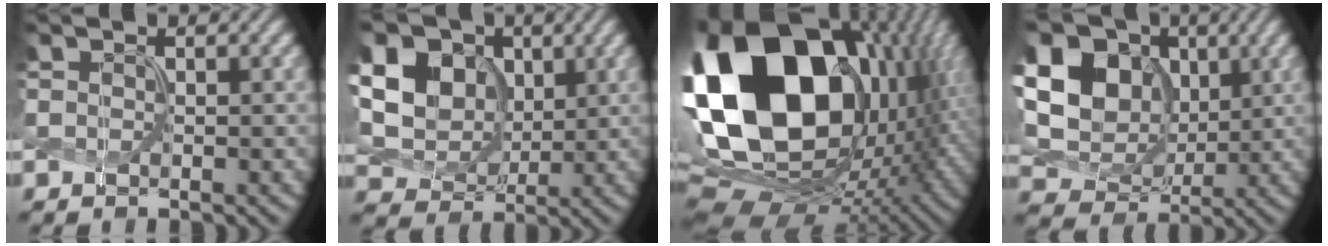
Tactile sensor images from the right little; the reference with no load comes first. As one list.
[{"total": 11.3, "force": [3.0, 9.0, 6.1], "torque": [-0.148, 0.029, 0.057]}, {"total": 22.2, "force": [3.1, 14.7, 16.4], "torque": [-0.358, 0.000, 0.066]}, {"total": 13.8, "force": [3.3, 10.9, 7.8], "torque": [-0.196, 0.041, 0.066]}]